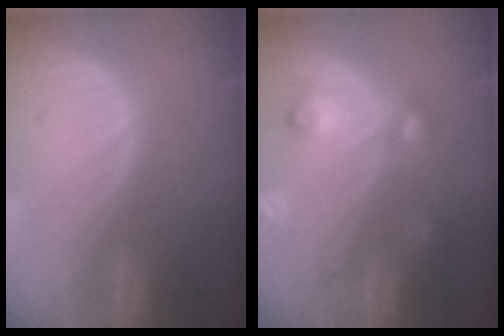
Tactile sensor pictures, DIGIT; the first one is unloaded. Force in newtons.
{"total": 5.9, "press": 5.9, "slide": 0.2}